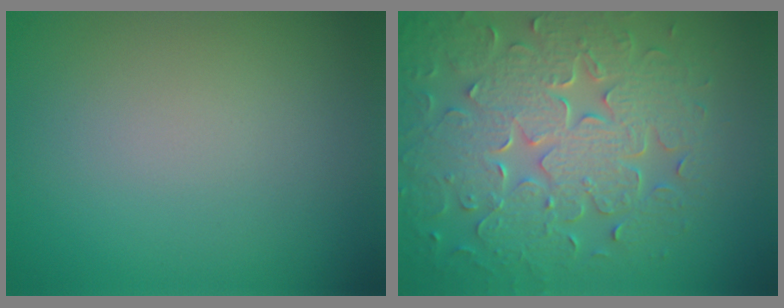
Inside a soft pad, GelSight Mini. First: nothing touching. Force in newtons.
{"total": 8.8, "press": 6.4, "slide": 6.0}